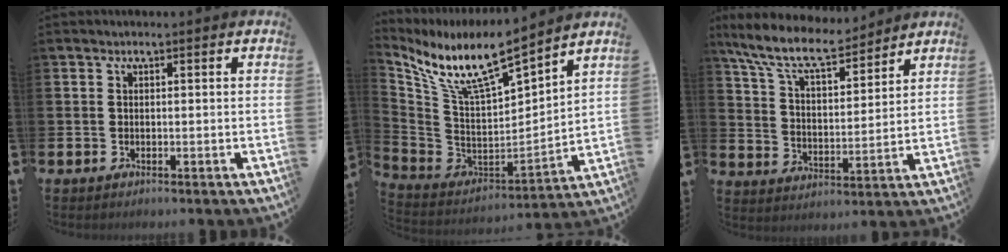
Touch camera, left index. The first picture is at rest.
{"total": 9.8, "force": [8.2, 1.3, 5.2], "torque": [-0.138, -0.064, 0.136]}
{"total": 9.6, "force": [8.6, 2.2, 3.7], "torque": [-0.109, -0.047, 0.154]}